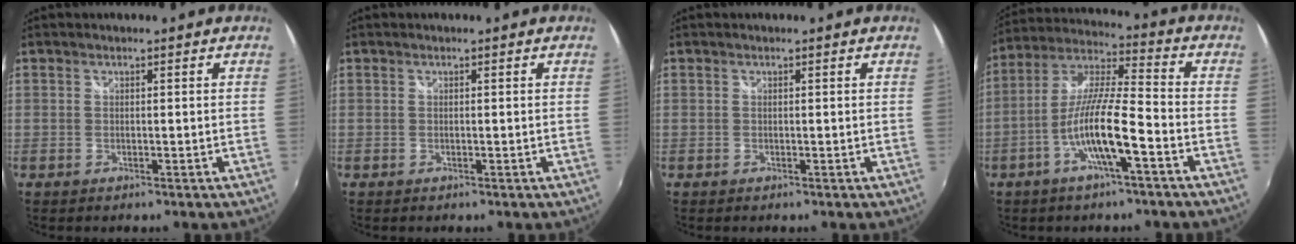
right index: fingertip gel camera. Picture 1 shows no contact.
{"total": 0.0}
{"total": 0.0}
{"total": 12.2, "force": [-5.1, 1.3, 11.0], "torque": [-0.222, 0.001, -0.098]}